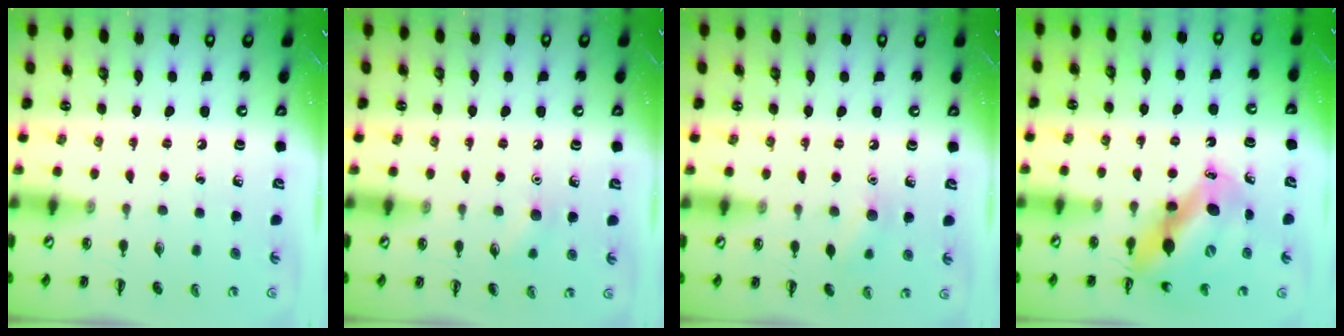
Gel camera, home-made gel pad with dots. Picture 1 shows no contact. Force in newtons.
{"total": 6.8, "press": 6.5, "slide": 2.1}
{"total": 6.2, "press": 6.0, "slide": 1.5}
{"total": 9.9, "press": 9.7, "slide": 2.0}